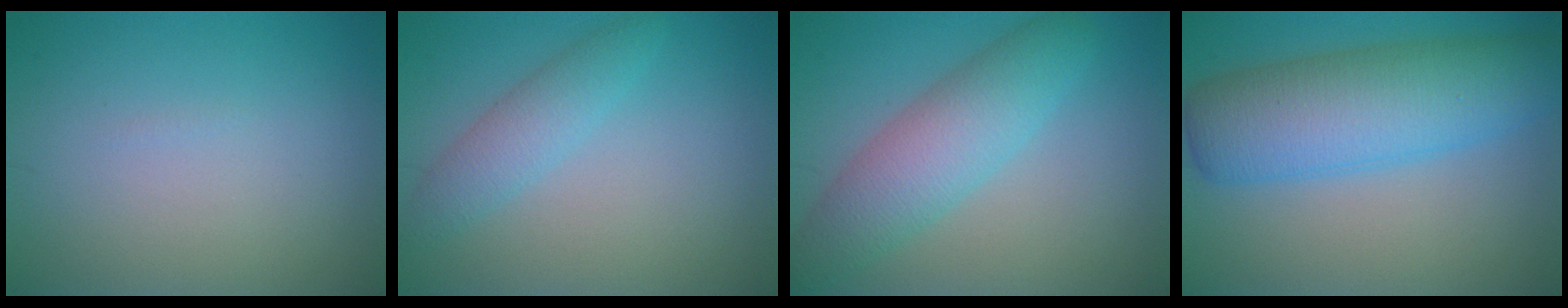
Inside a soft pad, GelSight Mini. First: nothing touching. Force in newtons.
{"total": 2.8, "press": 2.8, "slide": 0.2}
{"total": 5.8, "press": 5.8, "slide": 0.2}
{"total": 8.9, "press": 8.9, "slide": 0.2}